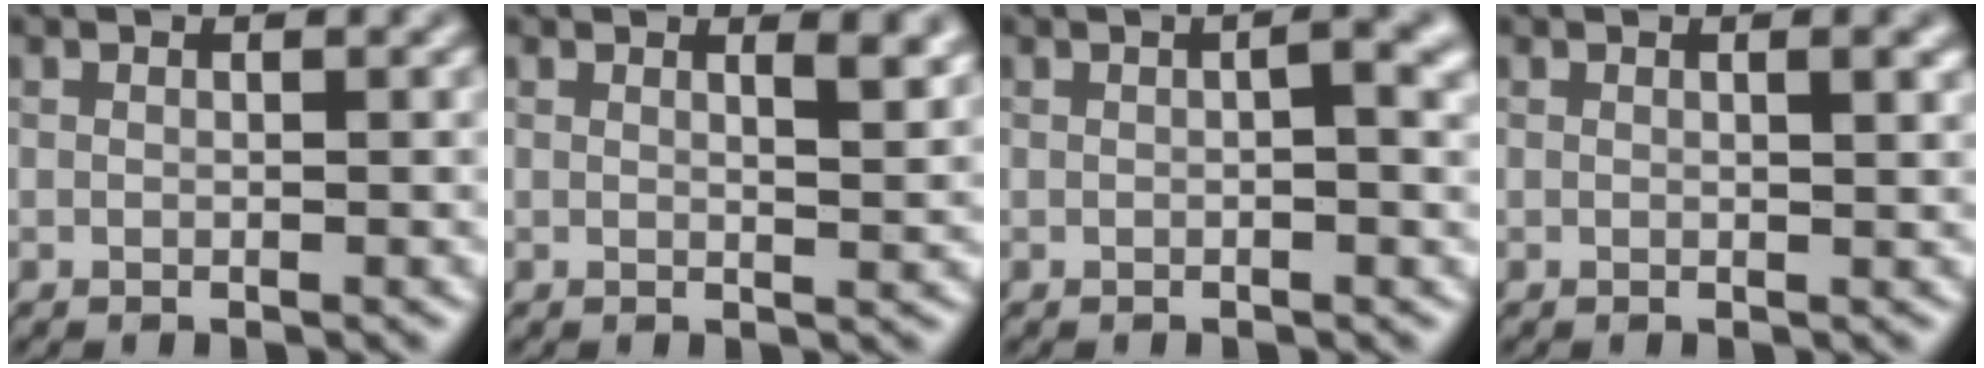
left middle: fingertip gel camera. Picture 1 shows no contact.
{"total": 3.3, "force": [1.8, 1.2, 2.5], "torque": [-0.017, 0.004, 0.022]}
{"total": 2.6, "force": [0.2, 0.5, 2.5], "torque": [-0.035, 0.006, 0.001]}
{"total": 1.4, "force": [0.6, 0.4, 1.3], "torque": [-0.015, 0.000, 0.007]}